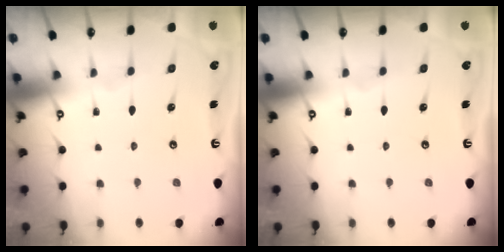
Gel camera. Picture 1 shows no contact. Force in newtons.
{"total": 0.0}